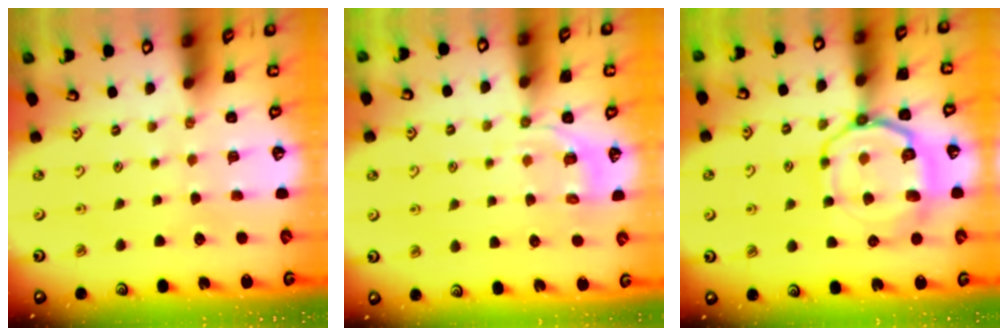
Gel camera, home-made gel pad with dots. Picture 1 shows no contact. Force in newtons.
{"total": 4.5, "press": 4.3, "slide": 1.5}
{"total": 14.2, "press": 14.1, "slide": 1.6}